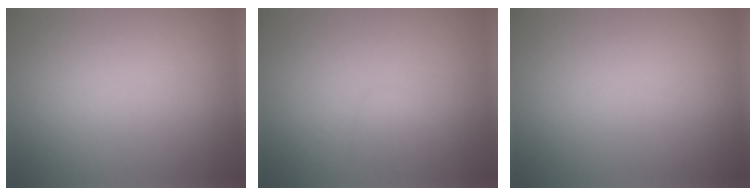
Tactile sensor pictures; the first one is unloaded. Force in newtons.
{"total": 0.8, "press": 0.8, "slide": 0.1}
{"total": 0.0}